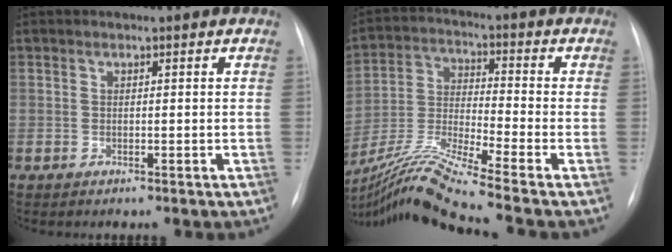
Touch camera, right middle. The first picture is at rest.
{"total": 14.7, "force": [-12.0, -2.5, 8.2], "torque": [-0.173, -0.021, -0.224]}